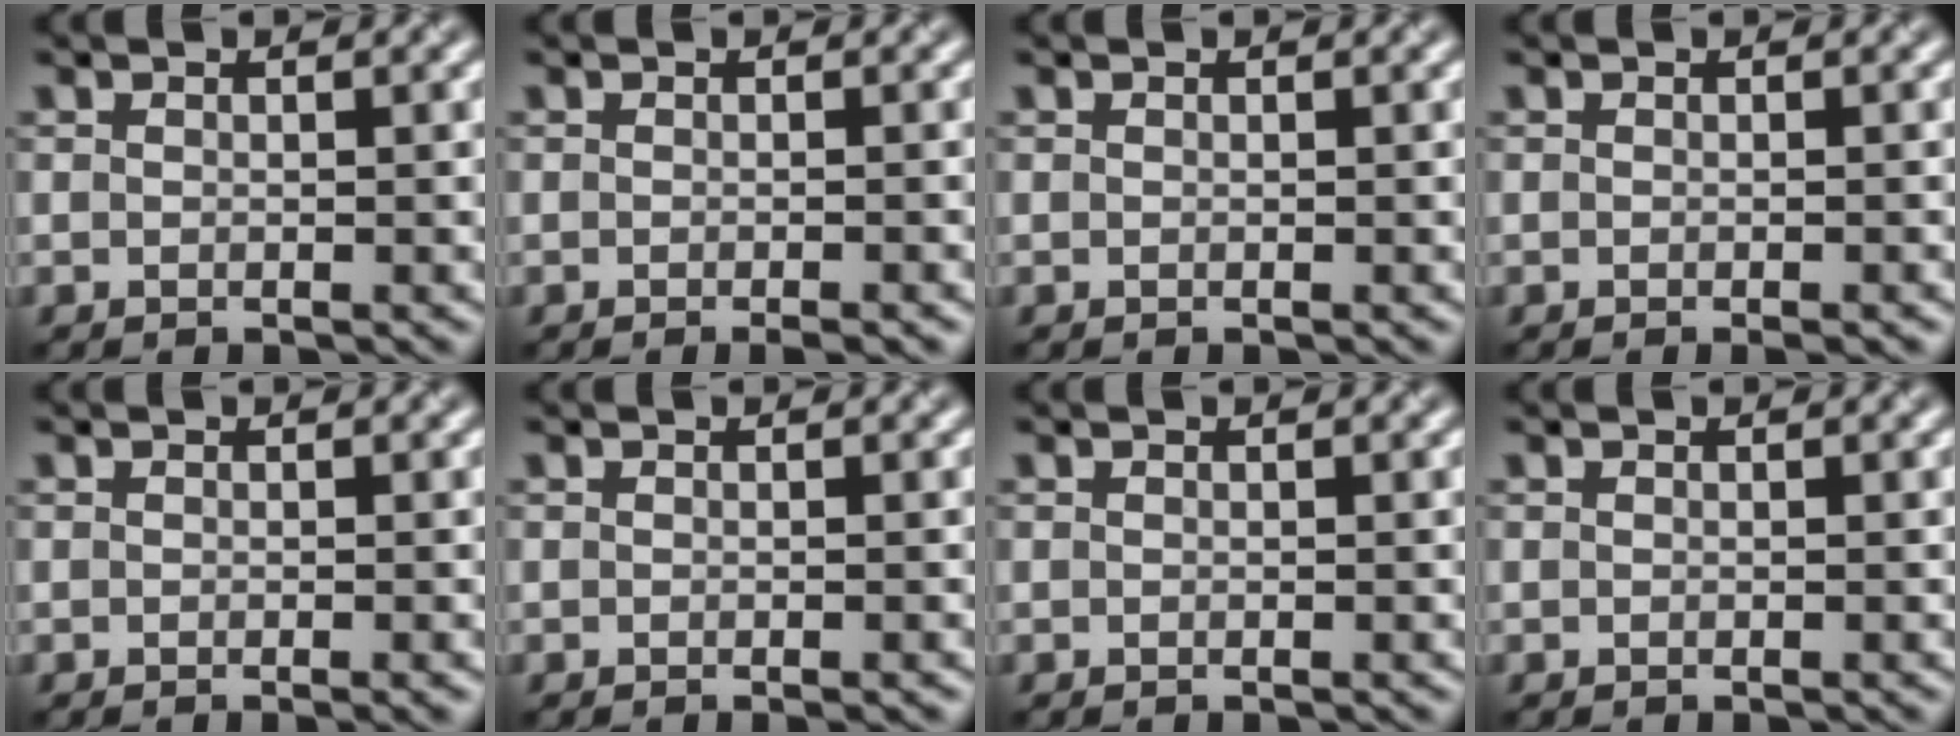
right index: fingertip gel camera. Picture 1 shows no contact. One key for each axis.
{"total": 1.3, "fx": -0.7, "fy": 0.2, "fz": 1.0, "tx": -0.009, "ty": -0.004, "tz": -0.011}
{"total": 0.0}
{"total": 0.9, "fx": -0.5, "fy": 0.1, "fz": 0.7, "tx": -0.009, "ty": -0.004, "tz": -0.007}
{"total": 0.6, "fx": -0.2, "fy": 0.1, "fz": 0.6, "tx": -0.005, "ty": -0.003, "tz": -0.004}
{"total": 0.5, "fx": -0.3, "fy": 0.0, "fz": 0.4, "tx": -0.004, "ty": -0.001, "tz": -0.004}
{"total": 0.0}
{"total": 0.0}